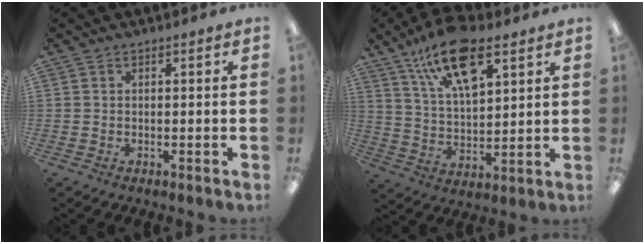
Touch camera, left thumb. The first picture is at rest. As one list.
[{"total": 16.3, "force": [9.8, 7.0, 10.9], "torque": [-0.190, -0.033, 0.173]}]